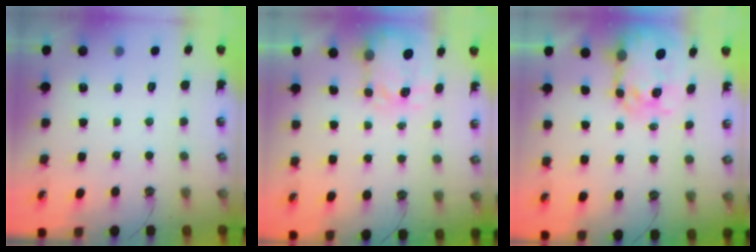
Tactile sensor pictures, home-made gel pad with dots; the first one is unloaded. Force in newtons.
{"total": 3.8, "press": 3.7, "slide": 0.5}
{"total": 9.2, "press": 9.1, "slide": 0.8}